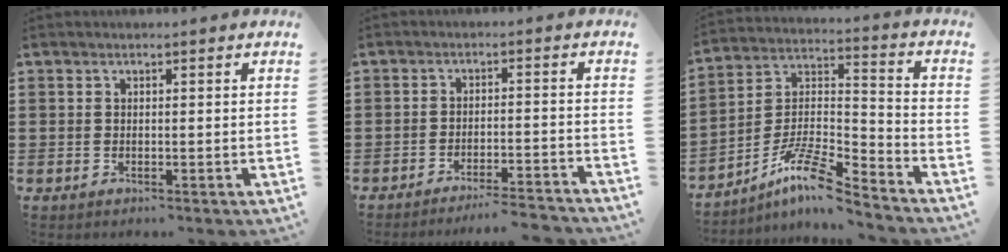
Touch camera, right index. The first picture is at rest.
{"total": 4.1, "force": [-3.9, -0.6, 0.9], "torque": [-0.017, -0.009, -0.080]}
{"total": 10.4, "force": [-8.4, 1.3, 6.0], "torque": [-0.128, 0.004, -0.169]}